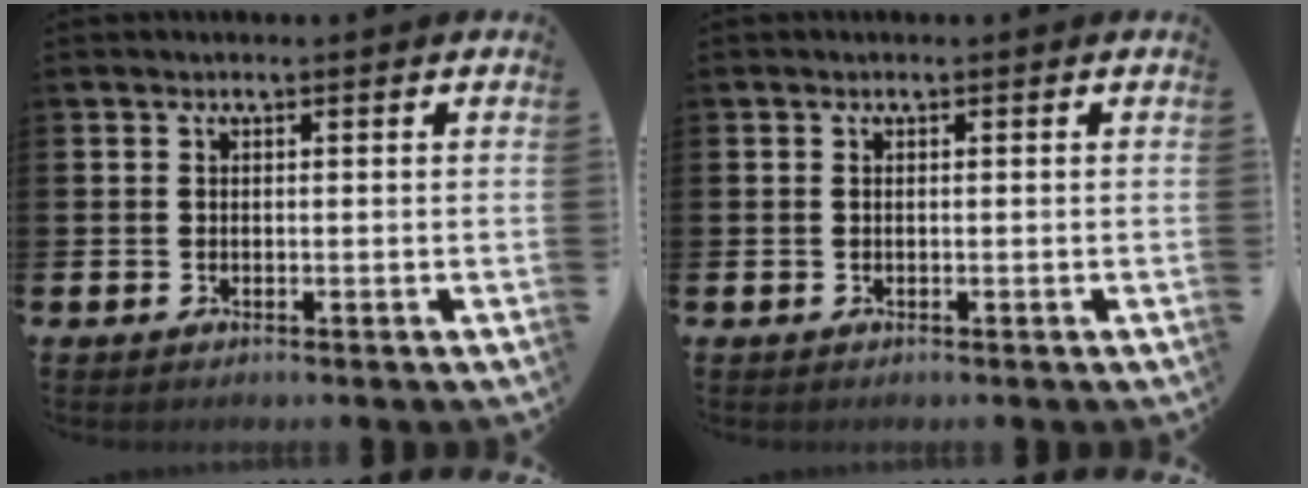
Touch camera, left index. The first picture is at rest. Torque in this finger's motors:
{"motor_torque": [0.00, 0.11, -0.01, -0.01]}